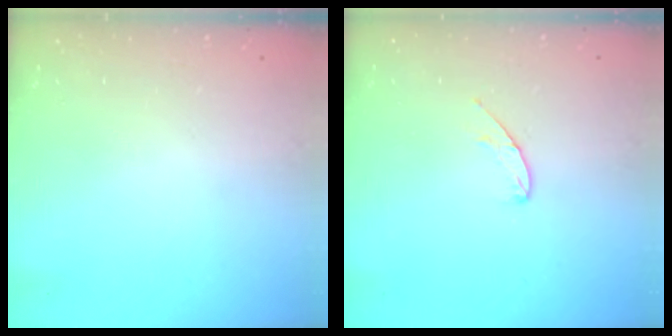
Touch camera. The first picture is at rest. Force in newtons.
{"total": 5.2, "press": 5.1, "slide": 0.5}